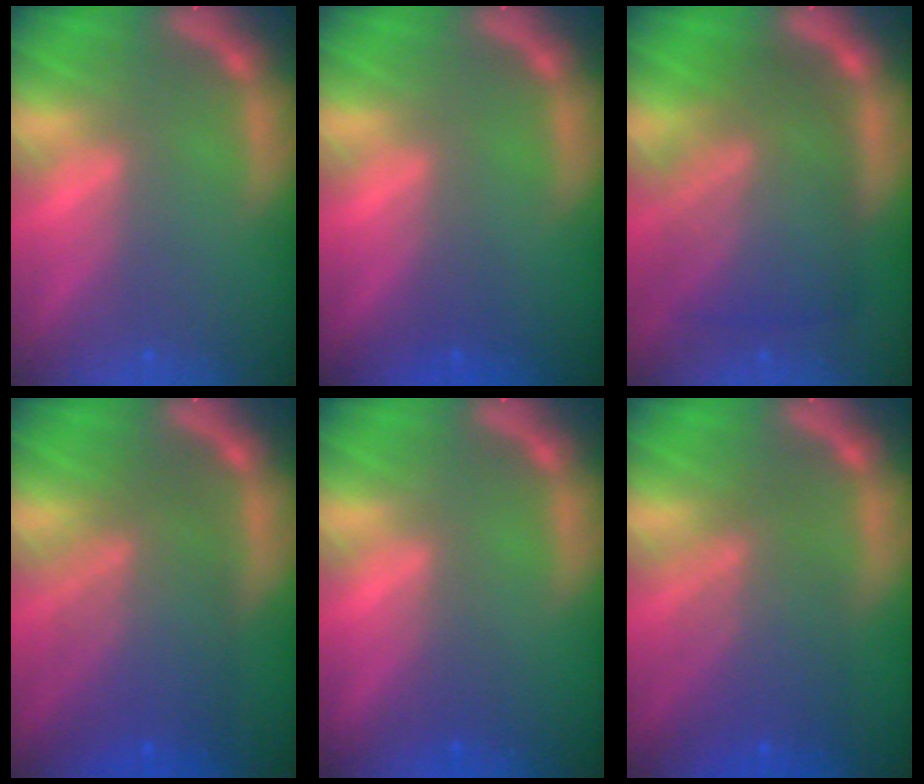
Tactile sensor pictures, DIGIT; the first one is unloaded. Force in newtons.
{"total": 1.0}
{"total": 9.5}
{"total": 8.0}
{"total": 1.5}
{"total": 6.5}